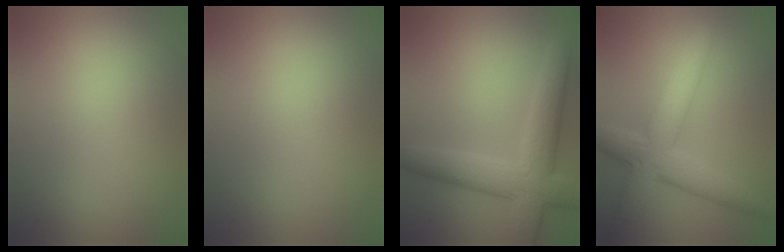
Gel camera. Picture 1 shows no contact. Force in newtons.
{"total": 0.0}
{"total": 6.5, "press": 6.5, "slide": 0.5}
{"total": 5.8, "press": 5.8, "slide": 0.1}